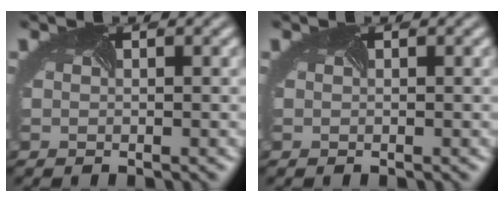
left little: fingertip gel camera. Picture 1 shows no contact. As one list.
[{"total": 0.0}]